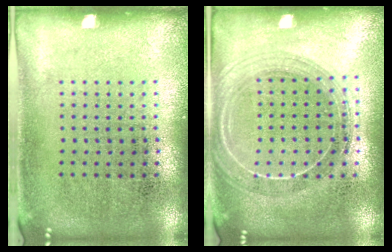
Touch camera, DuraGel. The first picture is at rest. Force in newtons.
{"total": 1.9, "press": 1.7, "slide": 0.8}